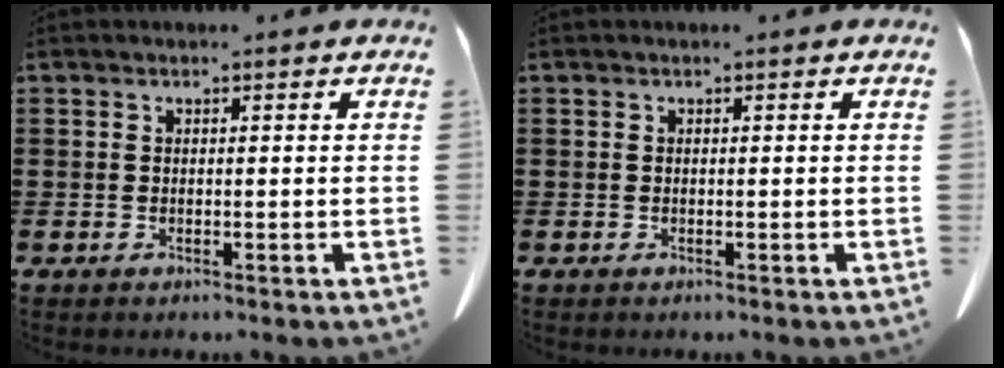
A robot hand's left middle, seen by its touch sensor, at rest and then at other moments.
{"total": 0.0}